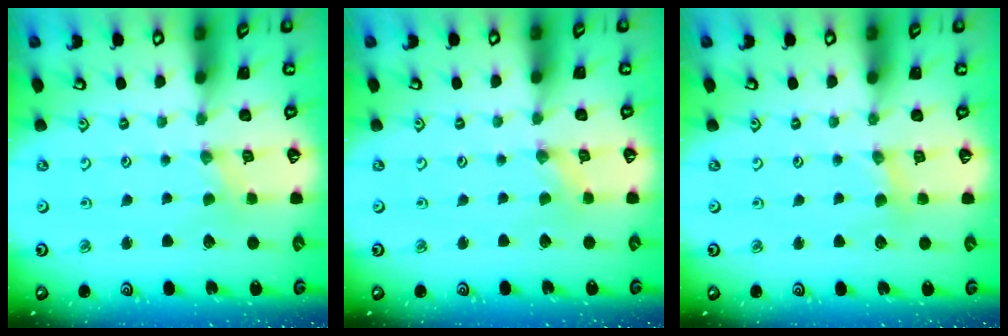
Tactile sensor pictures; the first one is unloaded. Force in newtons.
{"total": 0.8, "press": 0.8, "slide": 0.2}
{"total": 2.7, "press": 2.7, "slide": 0.4}